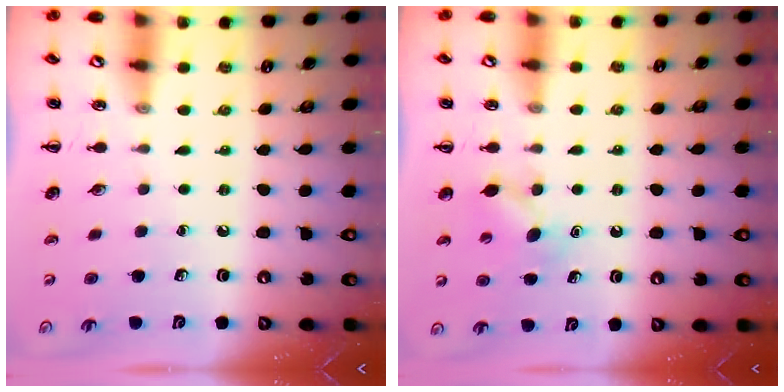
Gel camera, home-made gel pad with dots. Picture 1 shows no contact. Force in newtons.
{"total": 6.0, "press": 6.0, "slide": 0.8}